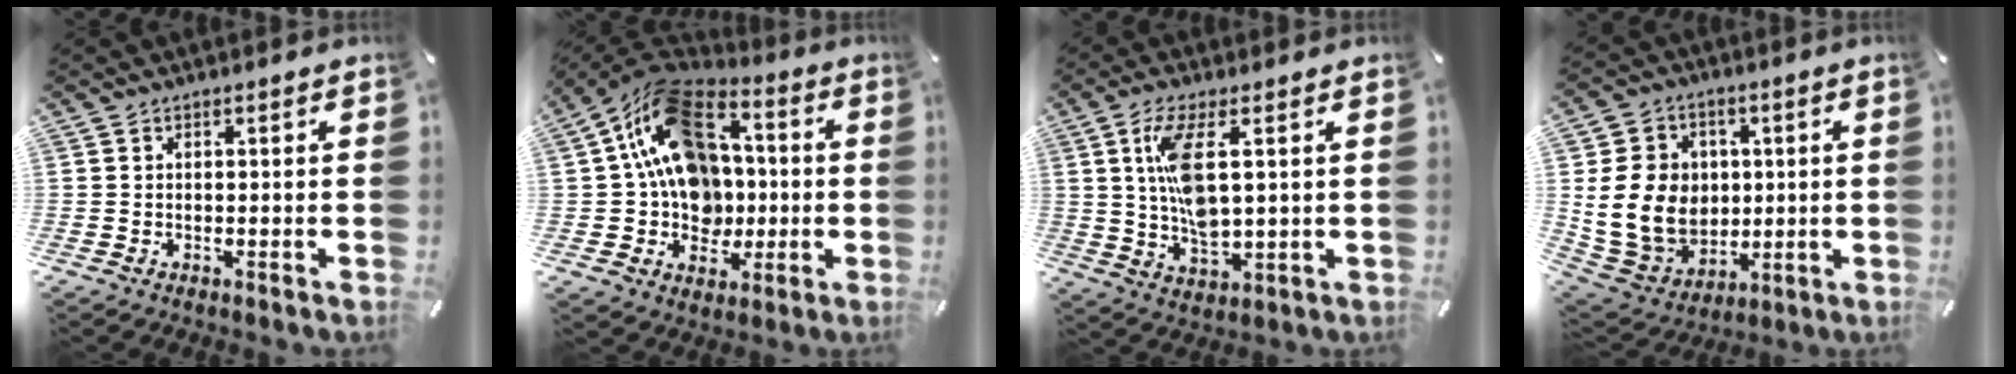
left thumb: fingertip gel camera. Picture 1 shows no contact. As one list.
[{"total": 19.4, "force": [2.7, 15.6, 11.2], "torque": [-0.196, -0.015, 0.052]}, {"total": 10.8, "force": [2.5, 4.6, 9.5], "torque": [-0.187, -0.008, 0.040]}, {"total": 15.8, "force": [1.2, 13.6, 8.0], "torque": [-0.180, -0.004, 0.028]}]